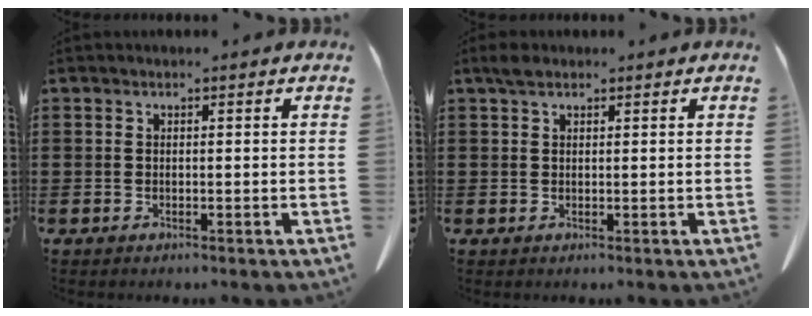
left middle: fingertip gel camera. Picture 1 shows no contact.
{"total": 1.6, "force": [1.1, 0.8, 0.9], "torque": [-0.022, 0.002, 0.022]}